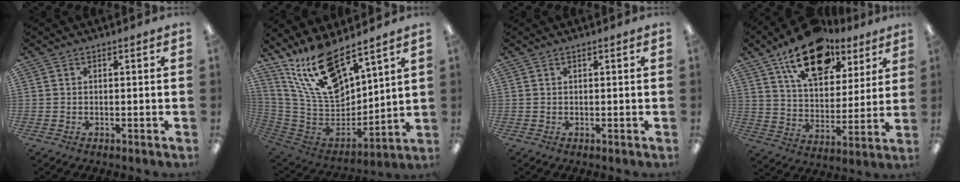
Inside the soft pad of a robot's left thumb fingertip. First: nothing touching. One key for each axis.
{"total": 18.8, "fx": 13.5, "fy": 7.7, "fz": 10.5, "tx": -0.208, "ty": -0.077, "tz": 0.244}
{"total": 0.0}
{"total": 18.4, "fx": 12.0, "fy": 9.9, "fz": 9.8, "tx": -0.154, "ty": -0.058, "tz": 0.209}